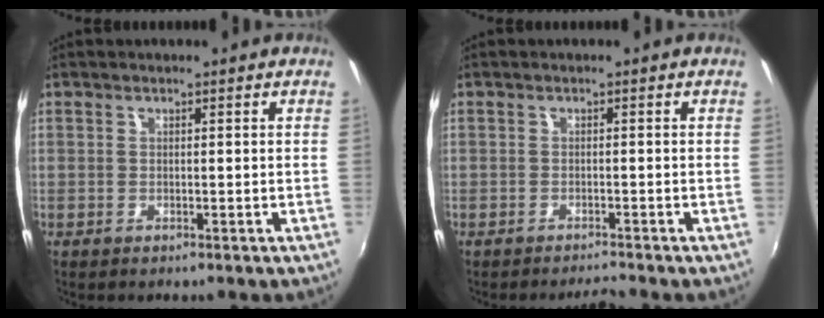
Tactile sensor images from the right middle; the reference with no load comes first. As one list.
[{"total": 2.1, "force": [-2.0, -0.2, 0.4], "torque": [-0.013, -0.007, -0.037]}]